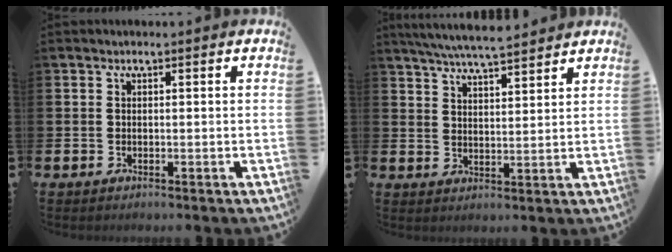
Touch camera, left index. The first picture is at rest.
{"total": 6.1, "force": [5.9, 0.3, 1.6], "torque": [-0.045, -0.029, 0.106]}